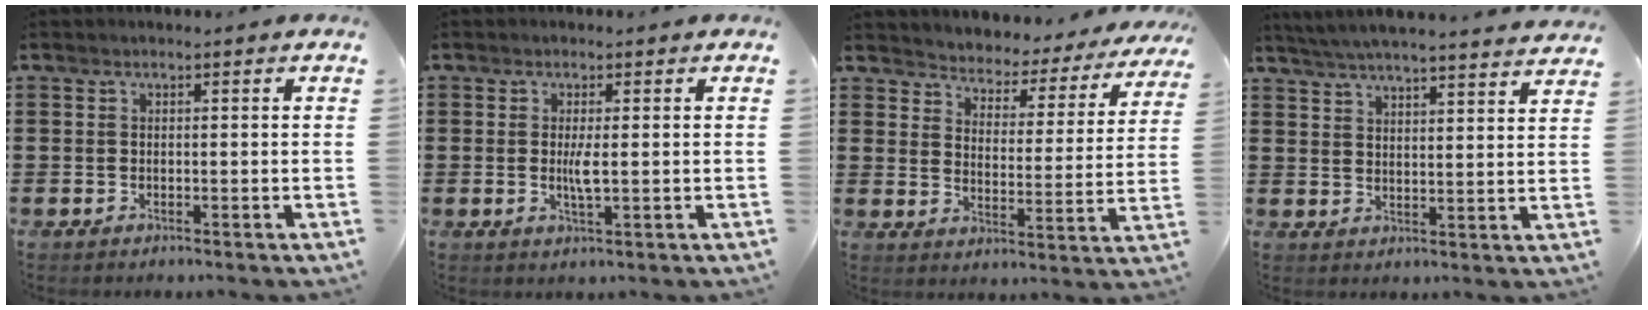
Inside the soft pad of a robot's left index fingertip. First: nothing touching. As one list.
[{"total": 2.9, "force": [0.2, 0.2, 2.9], "torque": [-0.060, -0.009, 0.000]}, {"total": 3.0, "force": [2.9, 0.3, -0.5], "torque": [-0.016, -0.035, 0.040]}, {"total": 5.2, "force": [5.0, -0.7, 1.3], "torque": [-0.043, -0.031, 0.087]}]